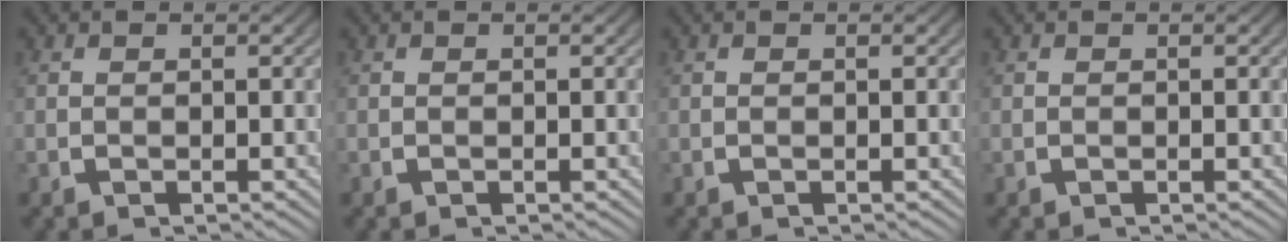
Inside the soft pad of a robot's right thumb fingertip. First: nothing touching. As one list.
[{"total": 0.0}, {"total": 0.0}, {"total": 0.0}]